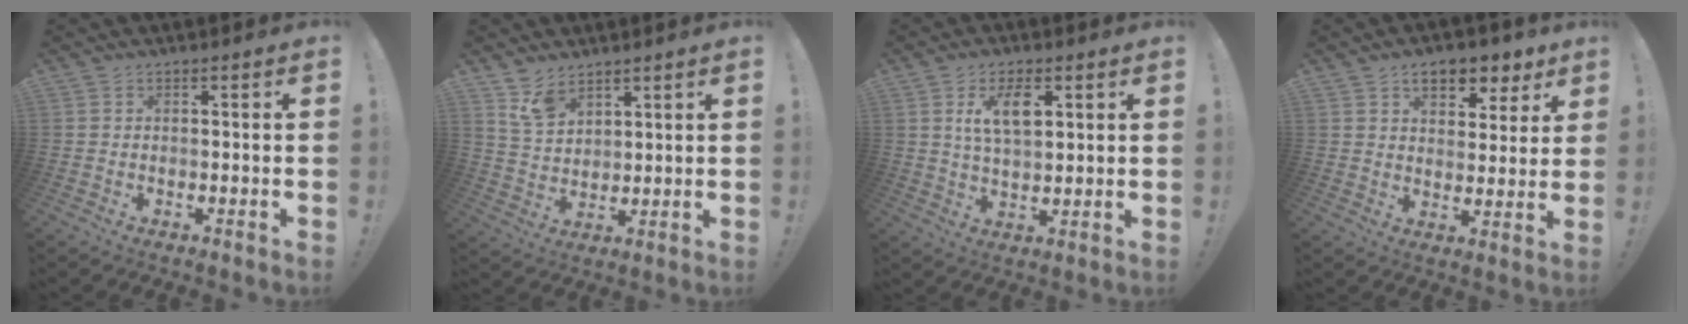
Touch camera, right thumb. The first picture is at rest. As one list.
[{"total": 7.8, "force": [6.0, 4.2, 2.8], "torque": [-0.055, -0.033, 0.117]}, {"total": 8.8, "force": [3.5, 4.5, 6.8], "torque": [-0.110, -0.003, 0.059]}, {"total": 9.4, "force": [5.8, 5.2, 5.4], "torque": [-0.067, -0.032, 0.102]}]